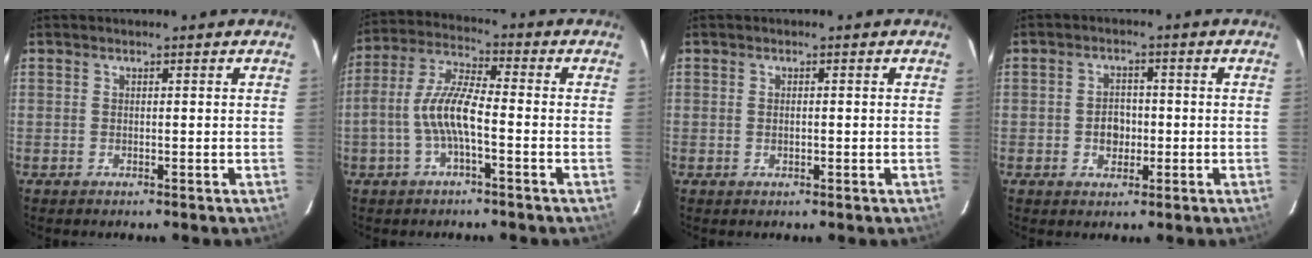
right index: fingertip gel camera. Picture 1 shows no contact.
{"total": 8.7, "force": [-2.5, 2.3, 8.1], "torque": [-0.177, 0.011, -0.048]}
{"total": 0.9, "force": [-0.1, 0.4, 0.7], "torque": [-0.013, 0.001, -0.001]}
{"total": 3.8, "force": [-0.7, 3.1, 2.0], "torque": [-0.036, 0.008, -0.007]}